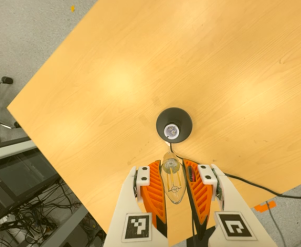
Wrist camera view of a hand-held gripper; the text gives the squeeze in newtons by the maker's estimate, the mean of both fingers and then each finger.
{"total": 20.6, "left": 22.2, "right": 19.0}